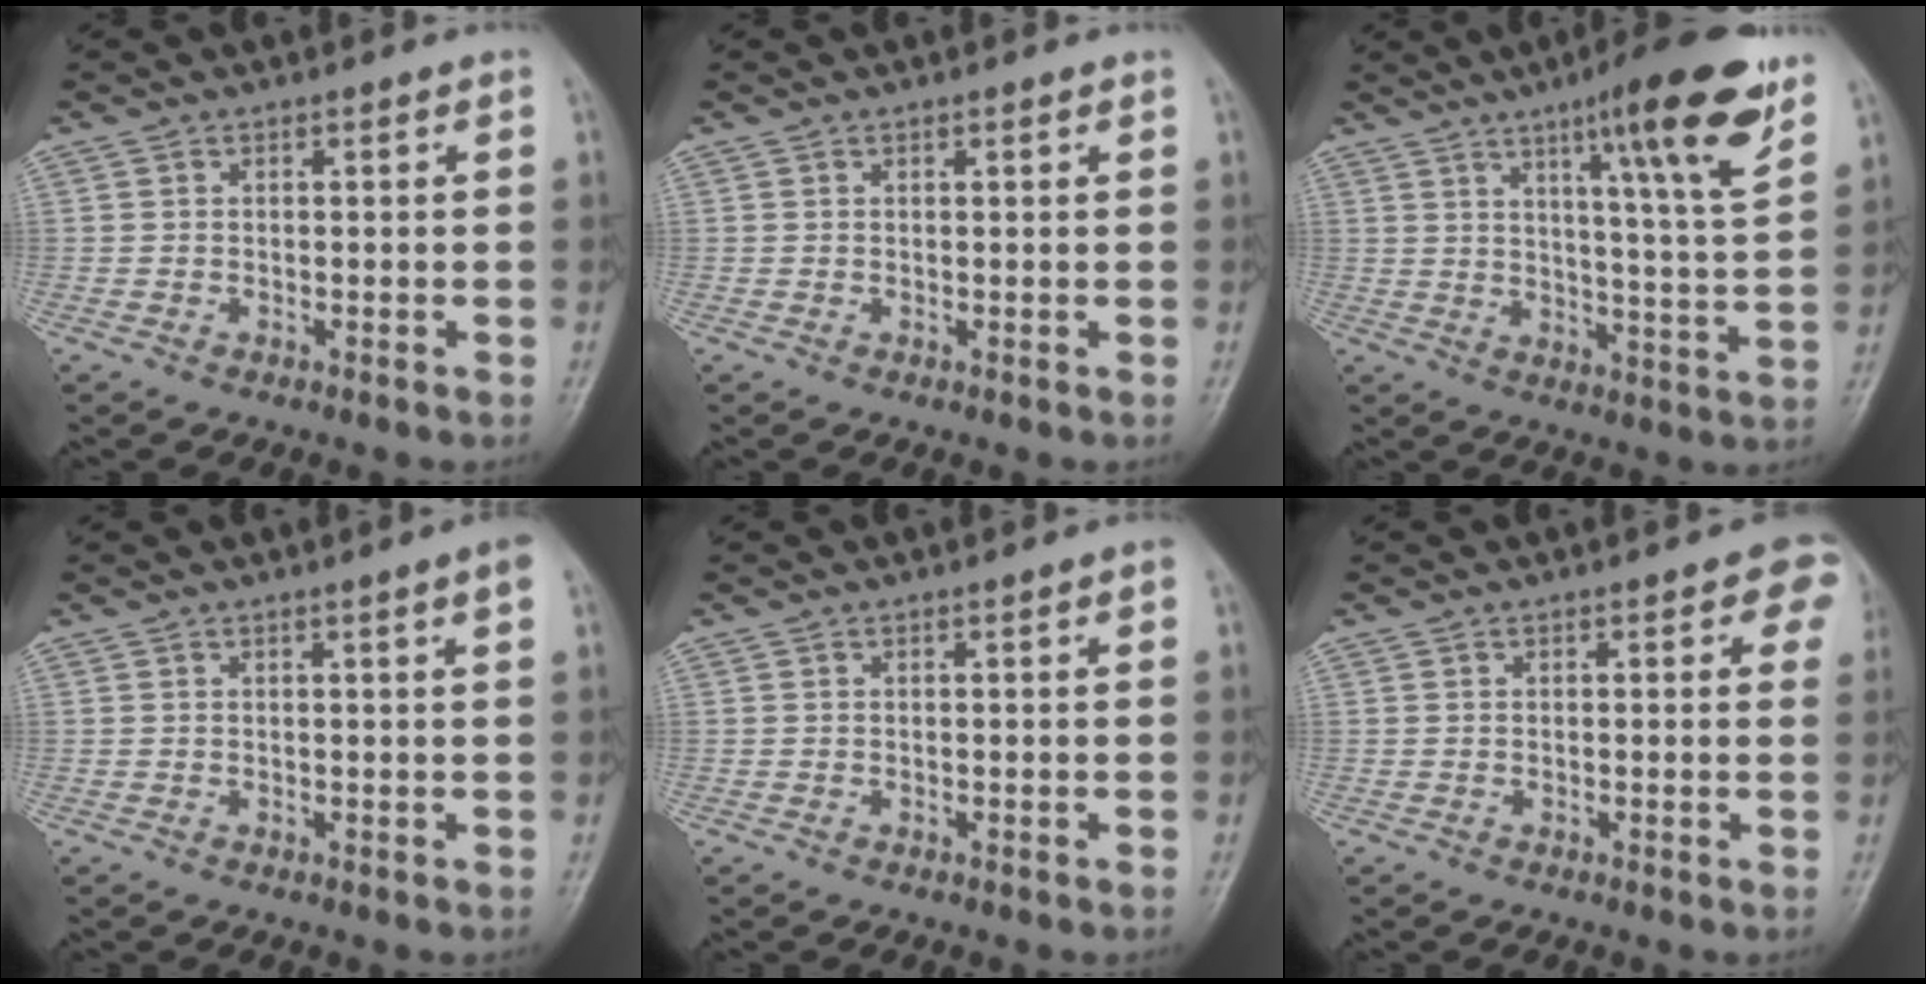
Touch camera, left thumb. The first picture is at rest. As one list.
[{"total": 0.6, "force": [0.4, 0.1, 0.5], "torque": [-0.006, 0.000, 0.005]}, {"total": 16.4, "force": [9.4, 1.7, 13.3], "torque": [-0.180, -0.048, 0.138]}, {"total": 2.6, "force": [1.2, -0.2, 2.3], "torque": [-0.036, -0.002, 0.017]}, {"total": 1.0, "force": [0.4, 0.1, 1.0], "torque": [-0.017, 0.002, 0.004]}, {"total": 5.3, "force": [2.2, 2.1, 4.3], "torque": [-0.024, -0.001, 0.016]}]